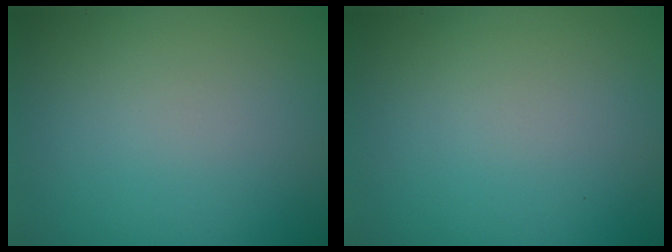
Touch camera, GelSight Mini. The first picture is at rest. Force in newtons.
{"total": 0.0}